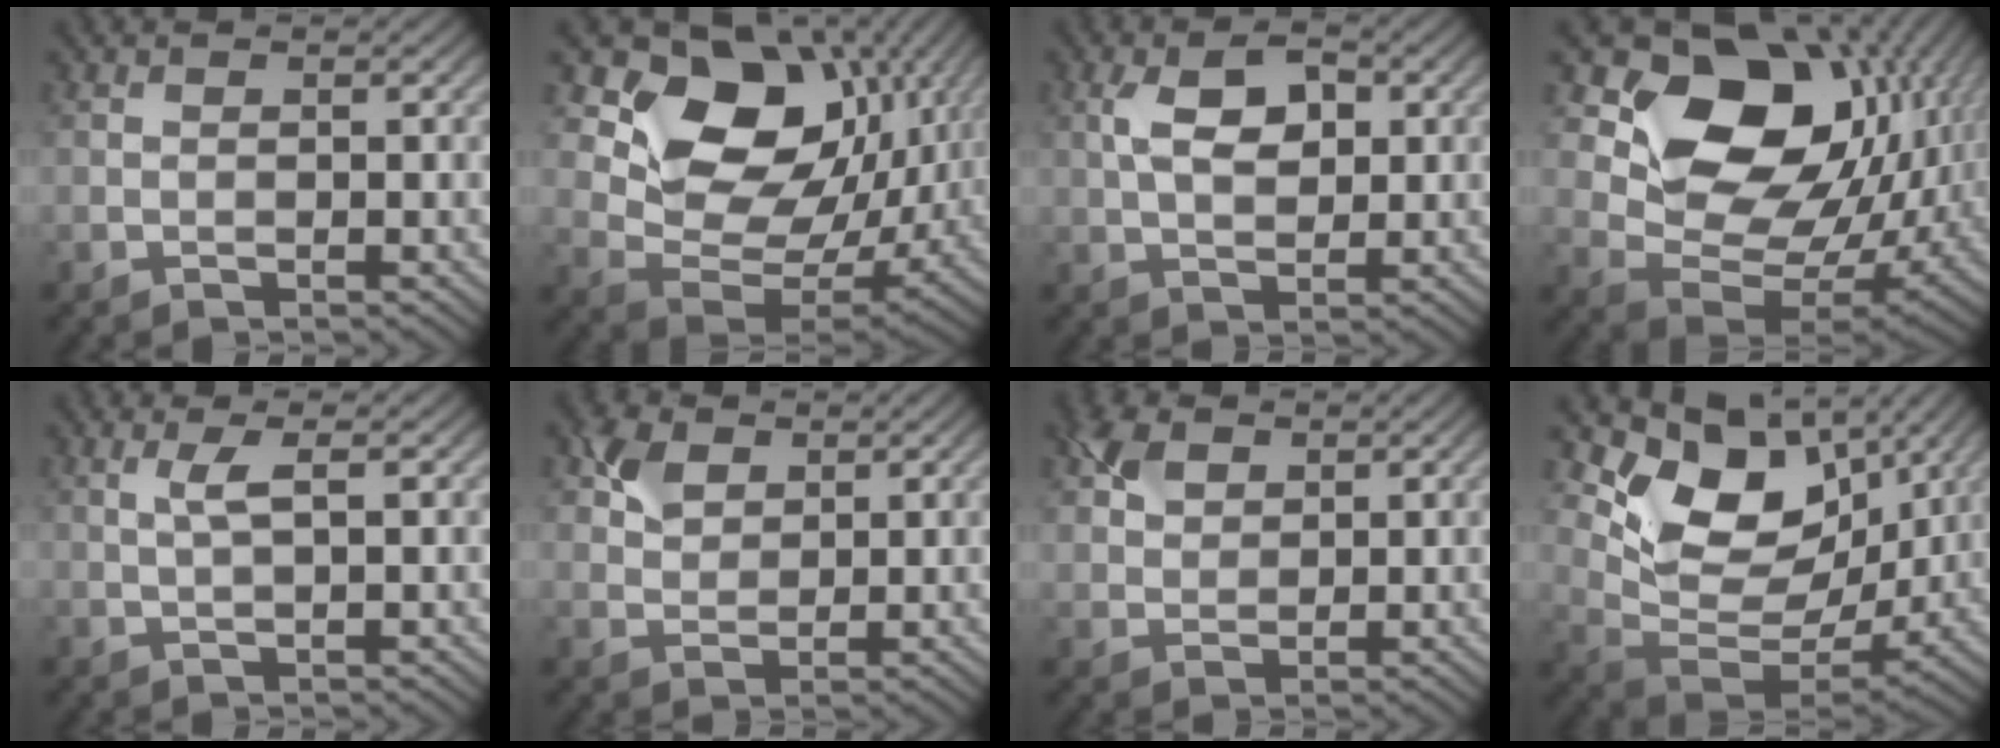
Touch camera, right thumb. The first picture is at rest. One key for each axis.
{"total": 15.0, "fx": 5.9, "fy": 10.6, "fz": 8.8, "tx": -0.145, "ty": 0.001, "tz": 0.108}
{"total": 5.5, "fx": 1.4, "fy": 3.2, "fz": 4.3, "tx": -0.084, "ty": 0.004, "tz": 0.022}
{"total": 16.7, "fx": 5.4, "fy": 12.1, "fz": 10.1, "tx": -0.164, "ty": -0.004, "tz": 0.111}
{"total": 2.1, "fx": 0.6, "fy": 0.3, "fz": 2.0, "tx": -0.045, "ty": 0.005, "tz": 0.012}
{"total": 3.6, "fx": 2.0, "fy": 2.5, "fz": 1.7, "tx": -0.038, "ty": 0.002, "tz": 0.040}
{"total": 4.0, "fx": 2.2, "fy": 2.6, "fz": 1.9, "tx": -0.046, "ty": 0.005, "tz": 0.045}
{"total": 13.5, "fx": 5.4, "fy": 8.6, "fz": 8.9, "tx": -0.157, "ty": -0.009, "tz": 0.107}